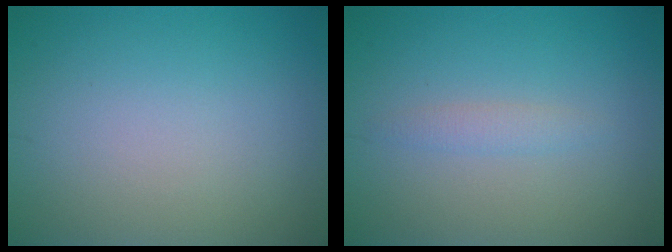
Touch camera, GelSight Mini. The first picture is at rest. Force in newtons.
{"total": 1.2, "press": 1.2, "slide": 0.0}